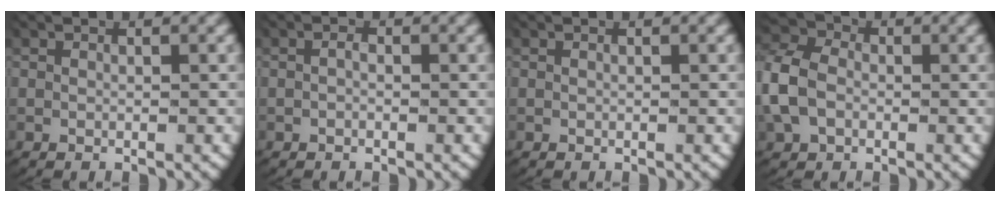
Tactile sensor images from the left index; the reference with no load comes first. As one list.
[{"total": 0.7, "force": [-0.2, 0.4, 0.6], "torque": [-0.014, -0.003, -0.001]}, {"total": 0.0}, {"total": 5.5, "force": [-0.1, 4.8, 2.8], "torque": [-0.077, 0.000, -0.007]}]